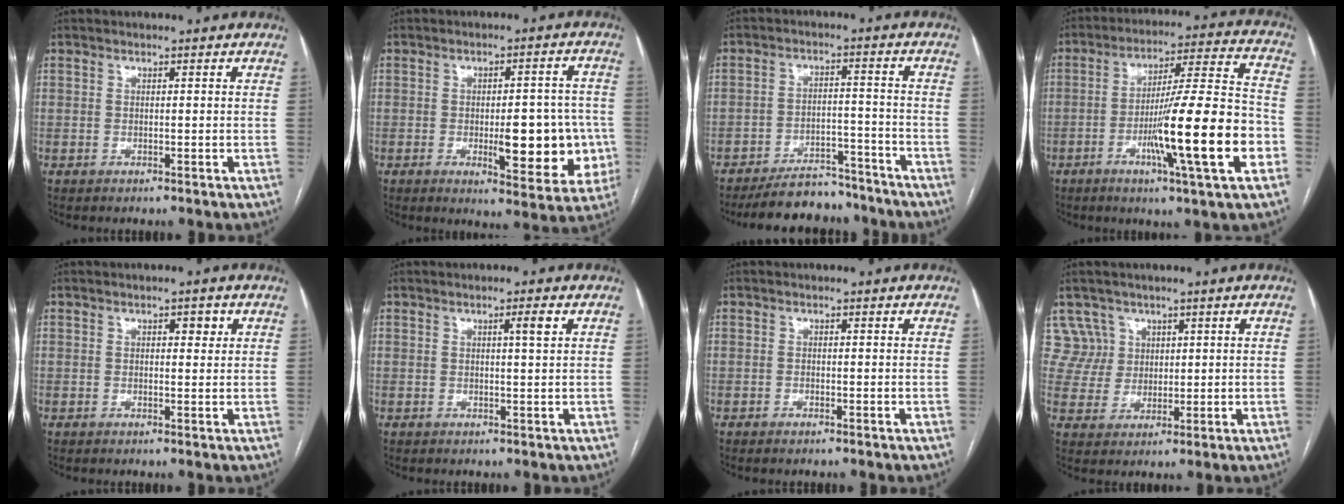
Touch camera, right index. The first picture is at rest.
{"total": 12.3, "force": [-2.6, 4.2, 11.2], "torque": [-0.128, 0.011, -0.023]}
{"total": 11.0, "force": [-10.0, 3.5, 2.7], "torque": [-0.031, 0.016, -0.150]}
{"total": 18.2, "force": [-5.7, 0.3, 17.3], "torque": [-0.277, -0.005, -0.091]}
{"total": 1.9, "force": [0.7, 0.8, 1.5], "torque": [-0.018, 0.001, 0.008]}
{"total": 1.9, "force": [0.7, -0.3, 1.8], "torque": [-0.028, 0.000, 0.011]}
{"total": 0.8, "force": [-0.6, 0.1, 0.5], "torque": [-0.011, -0.001, -0.008]}
{"total": 5.6, "force": [3.0, 4.6, -0.7], "torque": [0.025, 0.012, 0.062]}